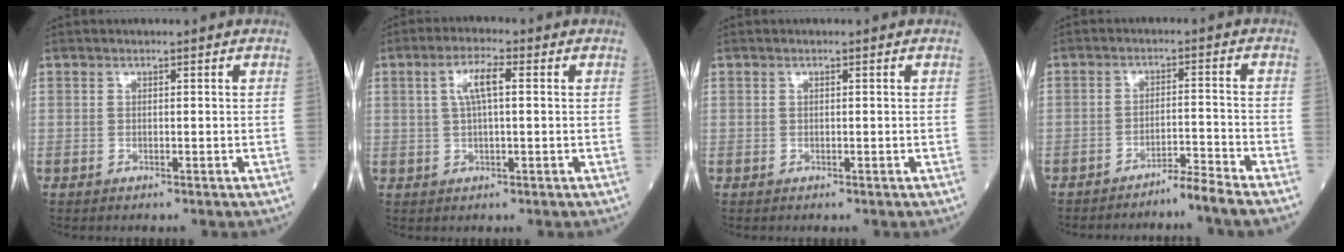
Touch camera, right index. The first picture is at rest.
{"total": 4.9, "force": [1.3, 1.0, 4.6], "torque": [-0.093, 0.013, 0.026]}
{"total": 0.0}
{"total": 4.2, "force": [-3.7, -1.6, 1.3], "torque": [-0.017, -0.012, -0.067]}